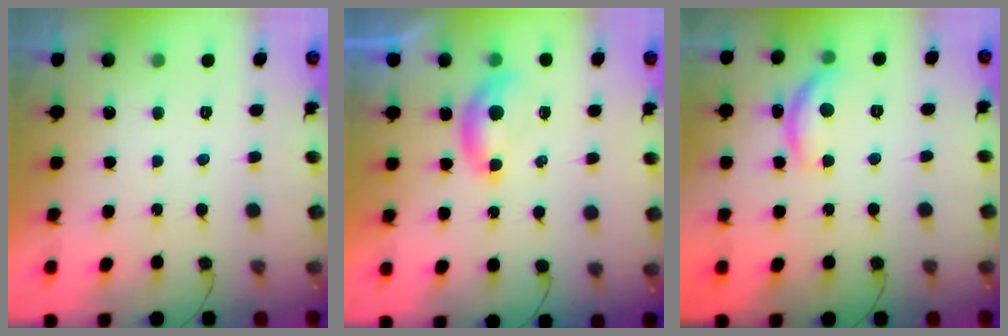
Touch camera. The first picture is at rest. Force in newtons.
{"total": 6.1, "press": 6.0, "slide": 0.7}
{"total": 10.5, "press": 10.5, "slide": 0.6}